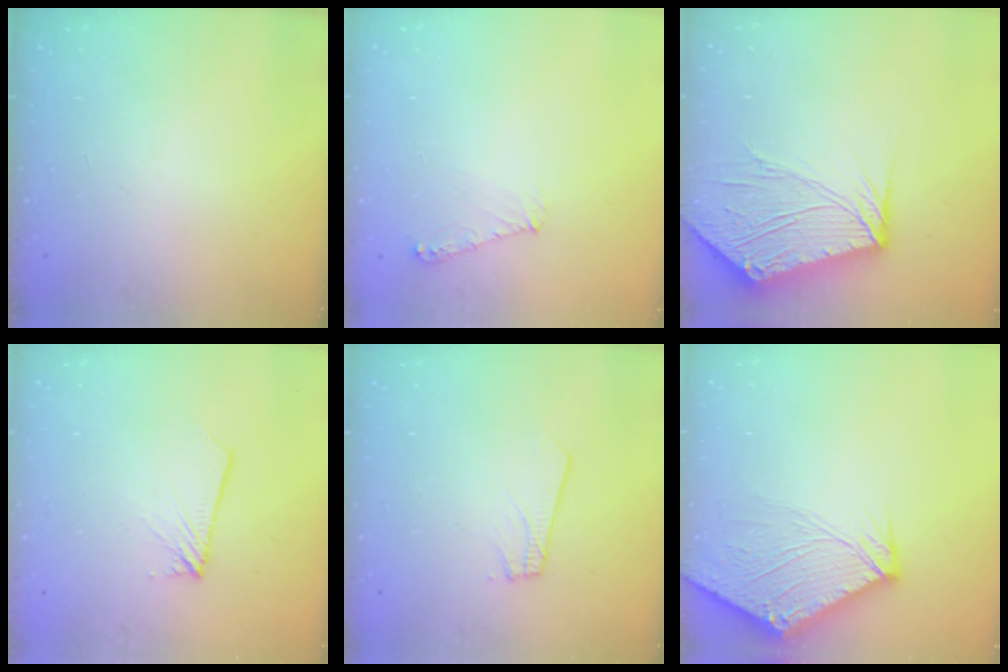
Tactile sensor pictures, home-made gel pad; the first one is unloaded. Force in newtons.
{"total": 5.7, "press": 5.7, "slide": 0.5}
{"total": 16.8, "press": 16.7, "slide": 2.1}
{"total": 1.9, "press": 1.9, "slide": 0.1}
{"total": 1.8, "press": 1.8, "slide": 0.1}
{"total": 9.6, "press": 9.5, "slide": 1.2}